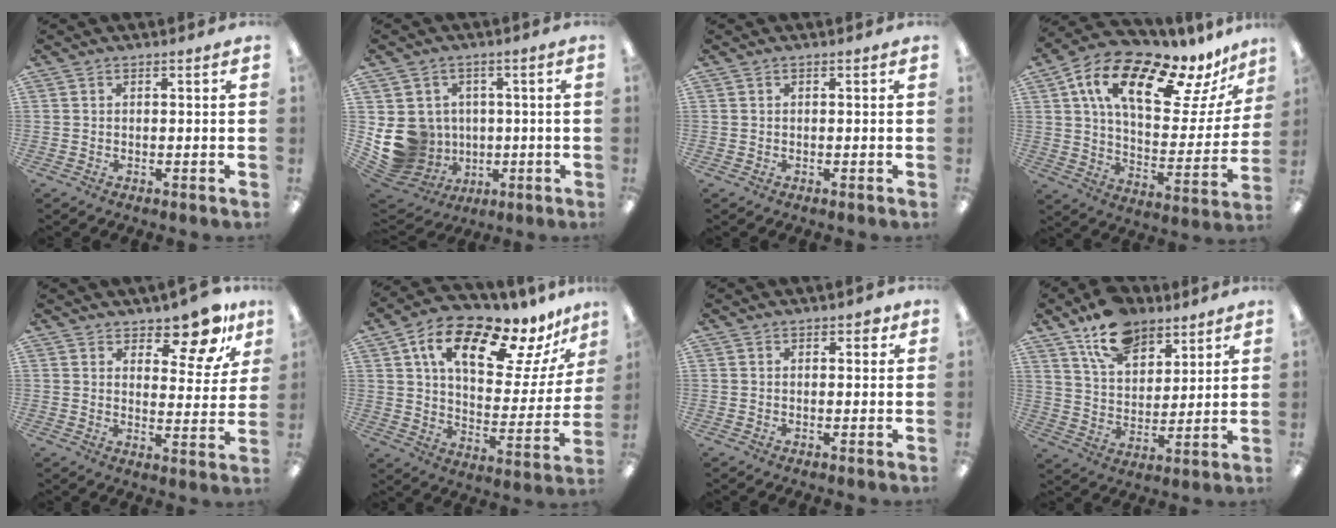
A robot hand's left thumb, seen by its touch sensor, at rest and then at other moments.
{"total": 11.4, "force": [-0.8, 10.7, 3.6], "torque": [-0.116, -0.002, -0.002]}
{"total": 0.0}
{"total": 20.9, "force": [13.8, 8.1, 13.4], "torque": [-0.233, -0.076, 0.233]}
{"total": 11.8, "force": [9.4, 4.5, 5.6], "torque": [-0.059, -0.070, 0.164]}
{"total": 19.2, "force": [12.8, 7.5, 12.1], "torque": [-0.201, -0.070, 0.212]}
{"total": 1.7, "force": [1.0, 1.0, 1.0], "torque": [-0.013, 0.001, 0.016]}
{"total": 13.9, "force": [9.5, 8.0, 6.2], "torque": [-0.103, -0.043, 0.176]}